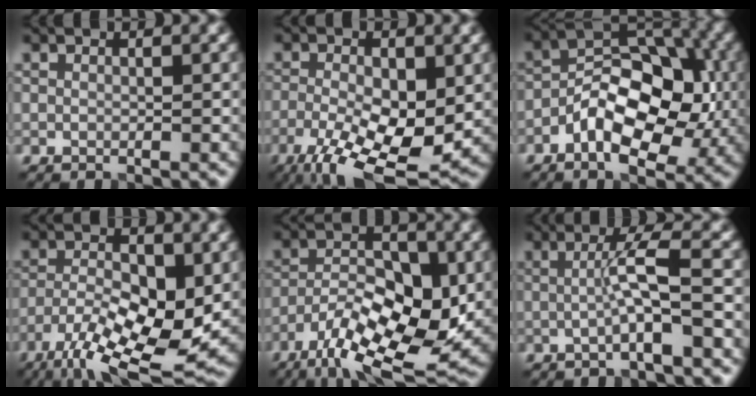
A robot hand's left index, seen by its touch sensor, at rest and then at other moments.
{"total": 10.2, "force": [-4.0, 3.9, 8.5], "torque": [-0.159, -0.017, -0.067]}
{"total": 9.3, "force": [-2.8, 5.2, 7.2], "torque": [-0.103, 0.011, -0.056]}
{"total": 11.1, "force": [-5.0, 4.1, 8.9], "torque": [-0.156, -0.016, -0.088]}
{"total": 11.9, "force": [-6.2, 5.0, 8.8], "torque": [-0.143, -0.006, -0.109]}
{"total": 3.6, "force": [-0.6, 0.3, 3.5], "torque": [-0.061, 0.009, -0.015]}